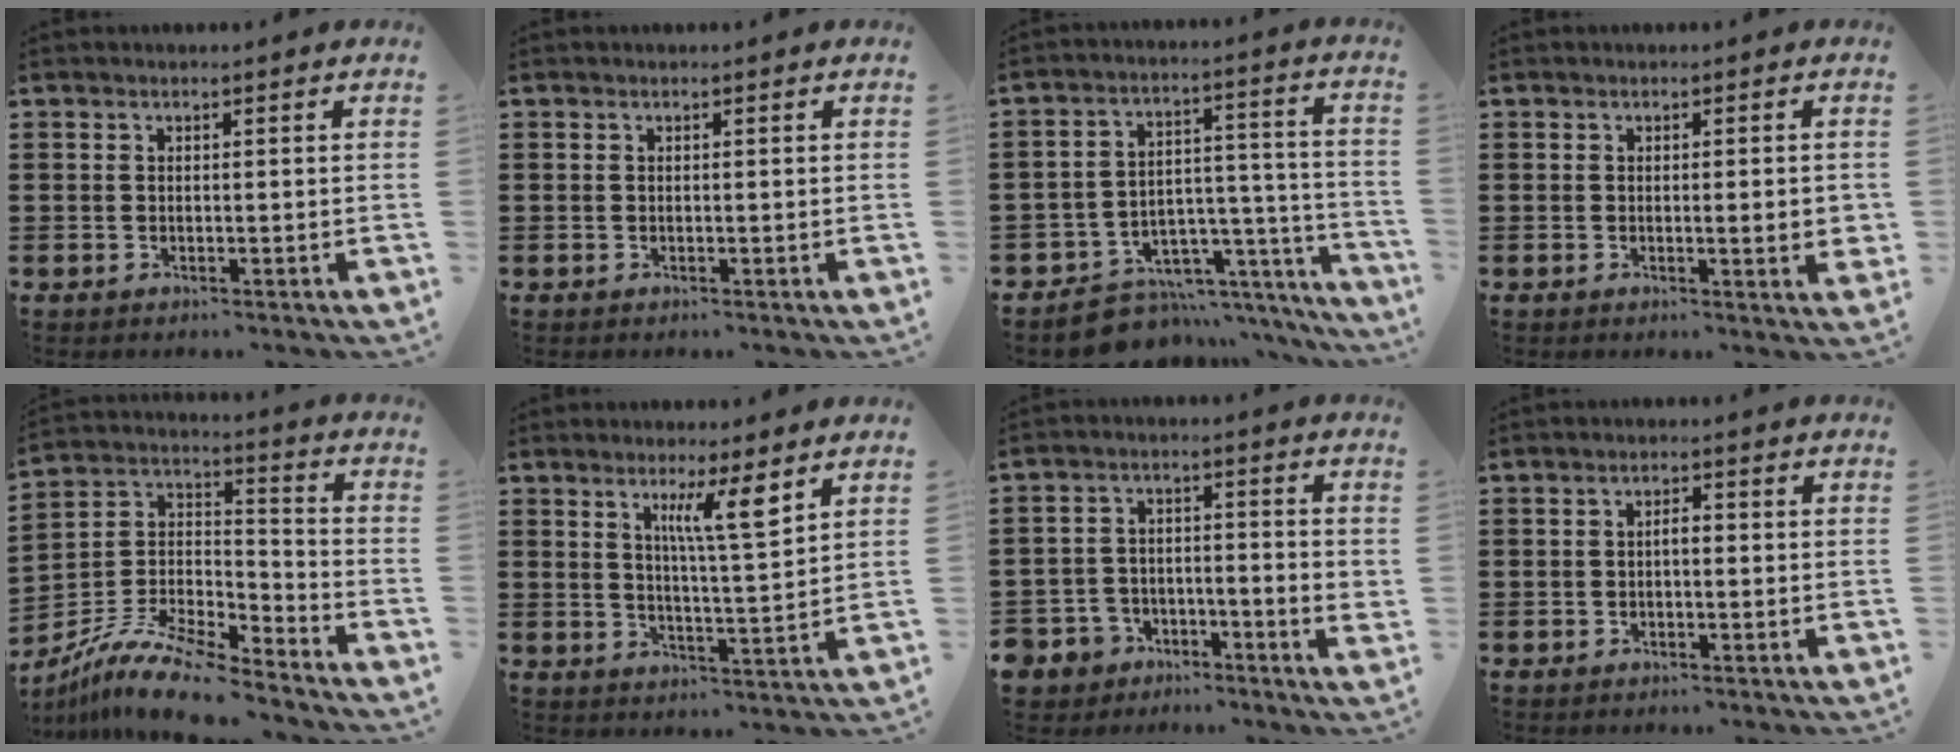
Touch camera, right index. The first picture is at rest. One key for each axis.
{"total": 0.0}
{"total": 6.5, "fx": -5.2, "fy": 3.9, "fz": 0.8, "tx": -0.020, "ty": 0.010, "tz": -0.091}
{"total": 3.0, "fx": -0.2, "fy": 0.4, "fz": 2.9, "tx": -0.041, "ty": -0.007, "tz": -0.005}
{"total": 10.6, "fx": -9.1, "fy": 2.3, "fz": 5.0, "tx": -0.104, "ty": 0.019, "tz": -0.184}
{"total": 6.6, "fx": 3.7, "fy": 1.0, "fz": 5.4, "tx": -0.099, "ty": -0.004, "tz": 0.057}
{"total": 4.4, "fx": -3.7, "fy": 2.1, "fz": 1.2, "tx": -0.048, "ty": 0.003, "tz": -0.081}
{"total": 1.5, "fx": -0.3, "fy": 0.5, "fz": 1.4, "tx": -0.027, "ty": 0.002, "tz": -0.007}